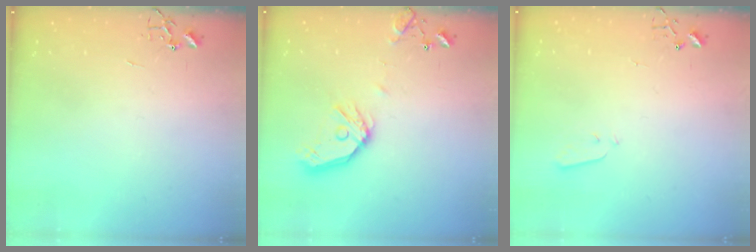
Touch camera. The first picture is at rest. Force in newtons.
{"total": 13.4, "press": 13.2, "slide": 2.1}
{"total": 3.1, "press": 3.0, "slide": 0.9}